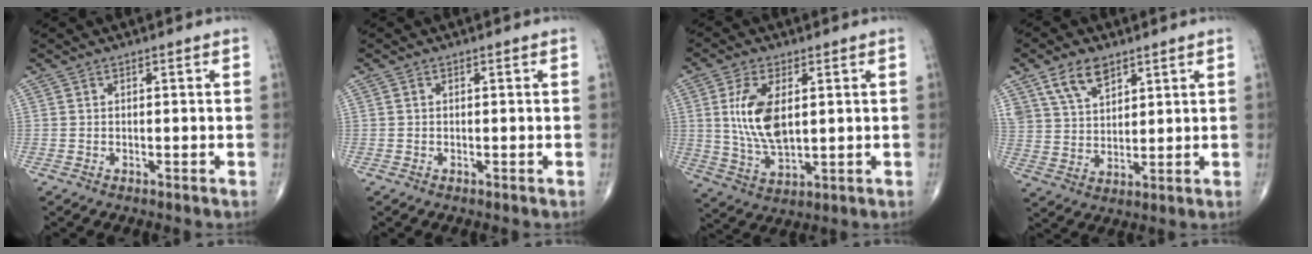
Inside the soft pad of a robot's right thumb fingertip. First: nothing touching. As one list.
[{"total": 0.0}, {"total": 11.1, "force": [2.2, 5.5, 9.4], "torque": [-0.187, -0.015, 0.049]}, {"total": 8.3, "force": [5.2, 4.6, 4.5], "torque": [-0.070, -0.023, 0.105]}]